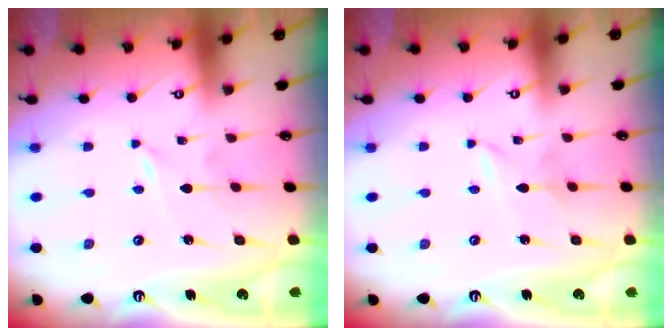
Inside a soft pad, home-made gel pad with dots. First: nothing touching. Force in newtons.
{"total": 1.0, "press": 1.0, "slide": 0.2}